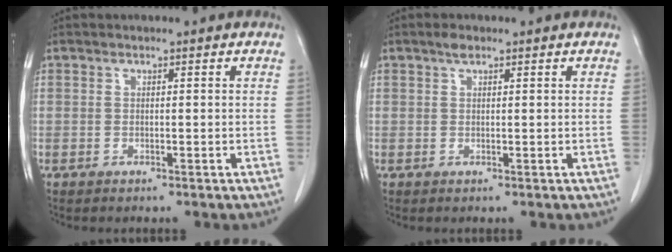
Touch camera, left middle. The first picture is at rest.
{"total": 1.2, "force": [0.9, 0.4, 0.8], "torque": [-0.016, 0.005, 0.016]}